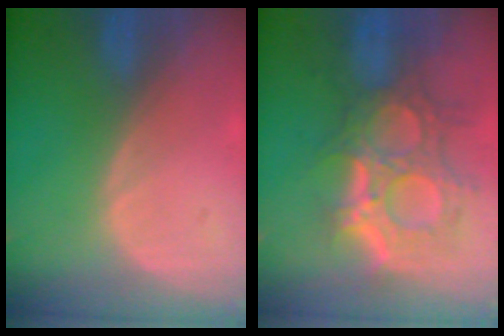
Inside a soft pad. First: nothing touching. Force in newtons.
{"total": 12.0, "press": 10.8, "slide": 5.4}